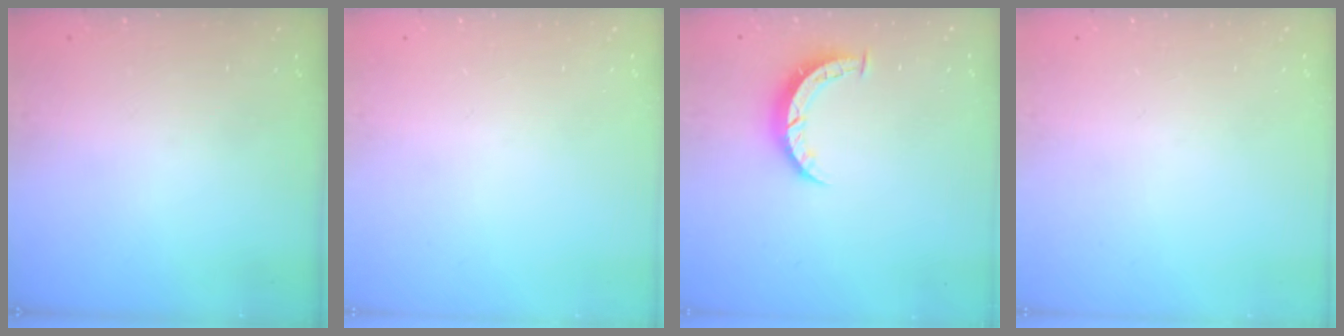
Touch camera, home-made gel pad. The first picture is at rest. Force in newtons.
{"total": 0.0}
{"total": 5.1, "press": 5.1, "slide": 0.5}
{"total": 0.0}